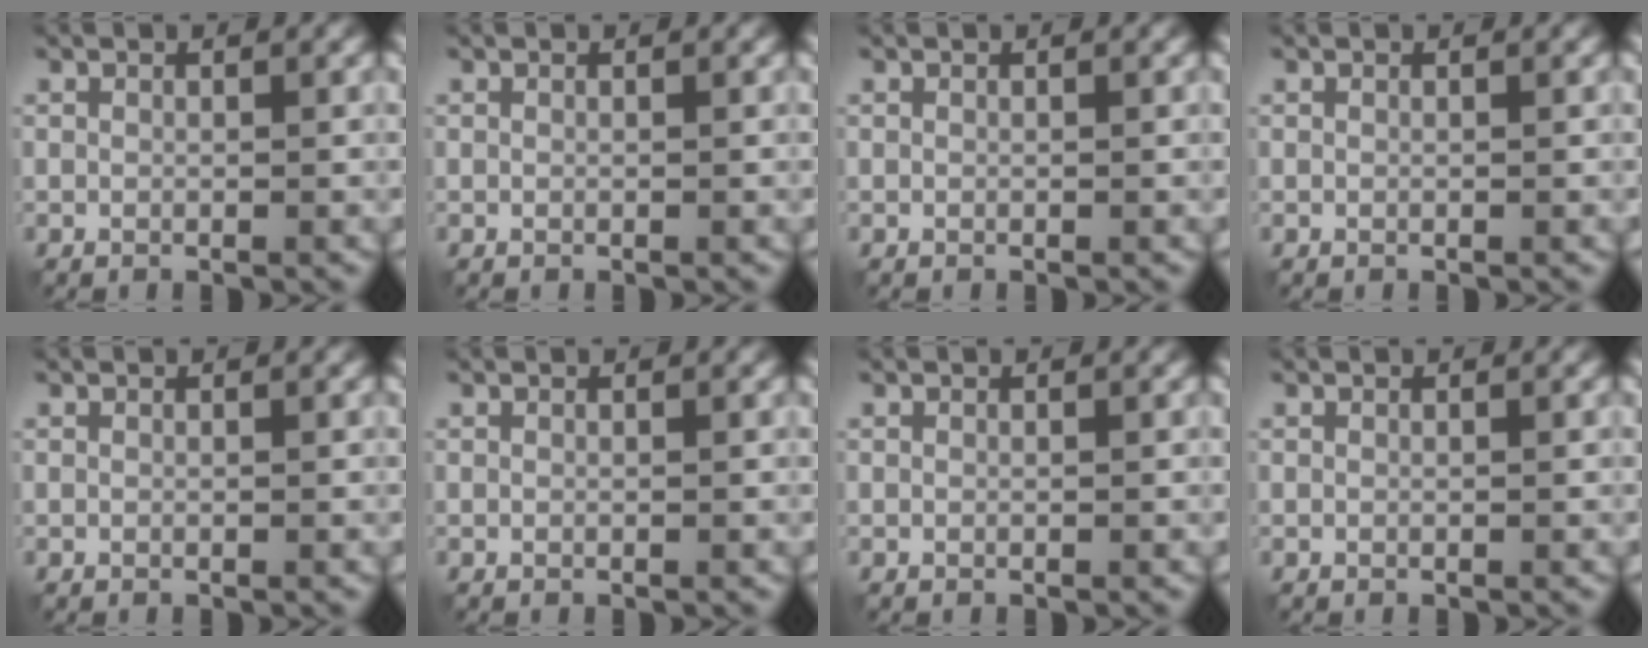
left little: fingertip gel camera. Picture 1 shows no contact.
{"total": 0.0}
{"total": 0.0}
{"total": 0.0}
{"total": 0.0}
{"total": 0.0}
{"total": 0.0}
{"total": 0.0}